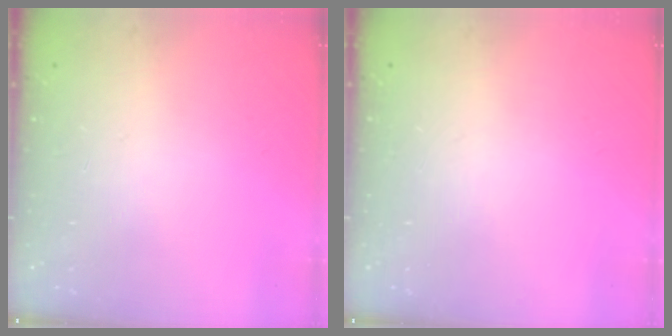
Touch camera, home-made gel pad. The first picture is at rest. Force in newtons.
{"total": 0.0}